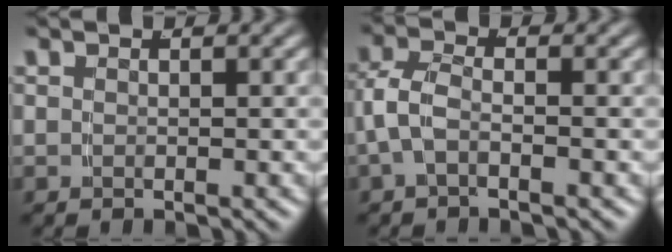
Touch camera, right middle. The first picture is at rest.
{"total": 3.1, "force": [-0.7, 1.9, 2.4], "torque": [-0.064, -0.015, -0.008]}